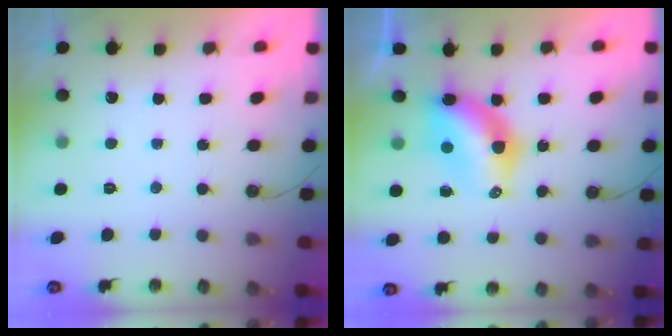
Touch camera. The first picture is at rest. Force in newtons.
{"total": 7.8, "press": 7.8, "slide": 0.5}